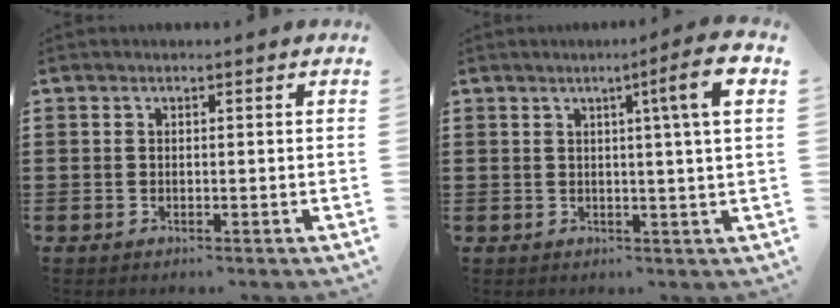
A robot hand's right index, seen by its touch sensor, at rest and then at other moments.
{"total": 7.5, "force": [2.1, -0.4, 7.2], "torque": [-0.112, -0.011, 0.026]}